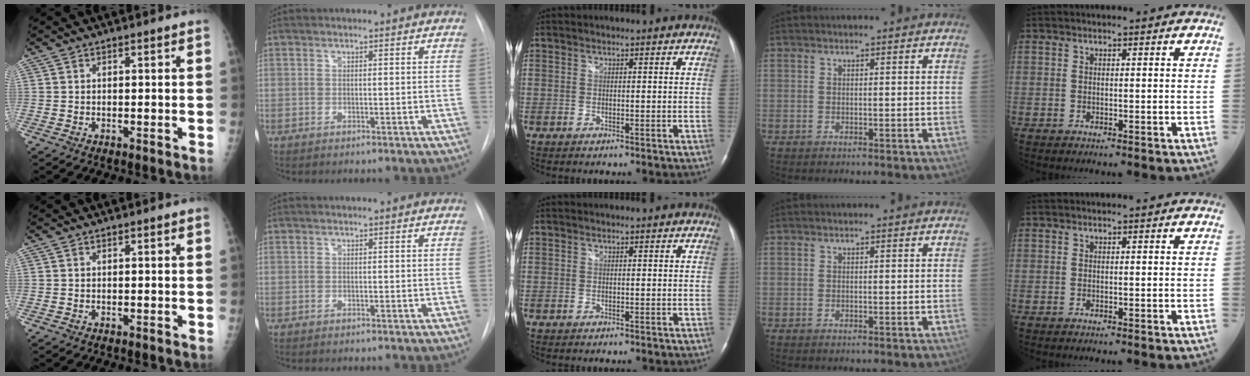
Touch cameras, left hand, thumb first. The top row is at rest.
{}